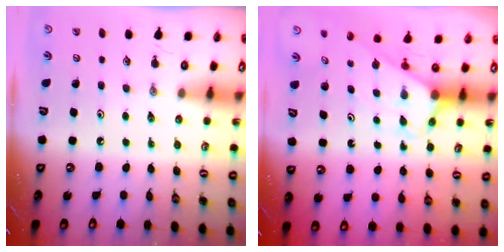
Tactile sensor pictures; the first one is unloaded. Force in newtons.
{"total": 2.6, "press": 2.6, "slide": 0.2}